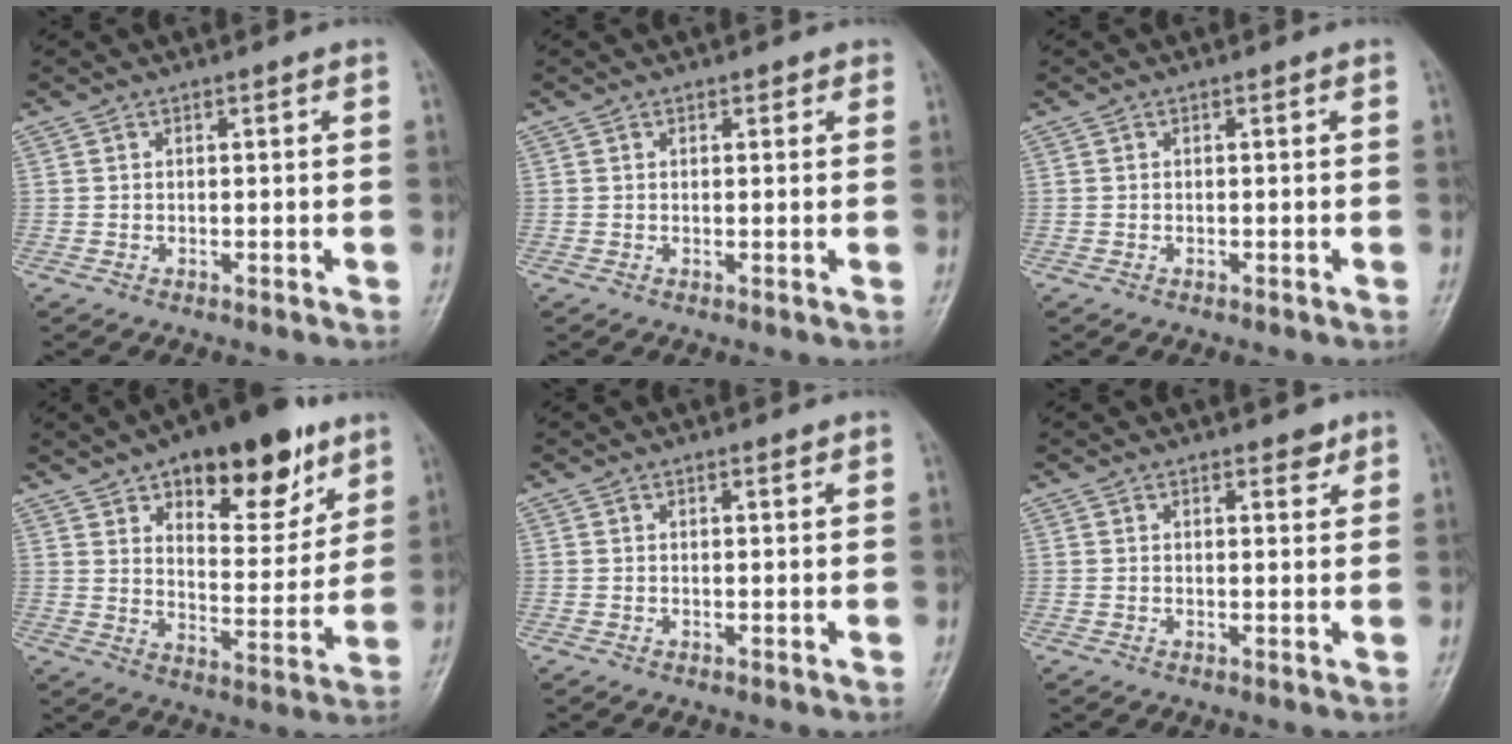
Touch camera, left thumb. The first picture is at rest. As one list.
[{"total": 1.1, "force": [0.7, 0.8, 0.3], "torque": [0.008, -0.002, 0.004]}, {"total": 0.0}, {"total": 19.3, "force": [11.5, 8.6, 12.8], "torque": [-0.125, -0.057, 0.174]}, {"total": 0.6, "force": [0.5, 0.2, 0.3], "torque": [-0.006, -0.003, 0.007]}, {"total": 2.2, "force": [1.6, 1.1, 1.1], "torque": [0.000, -0.008, 0.019]}]